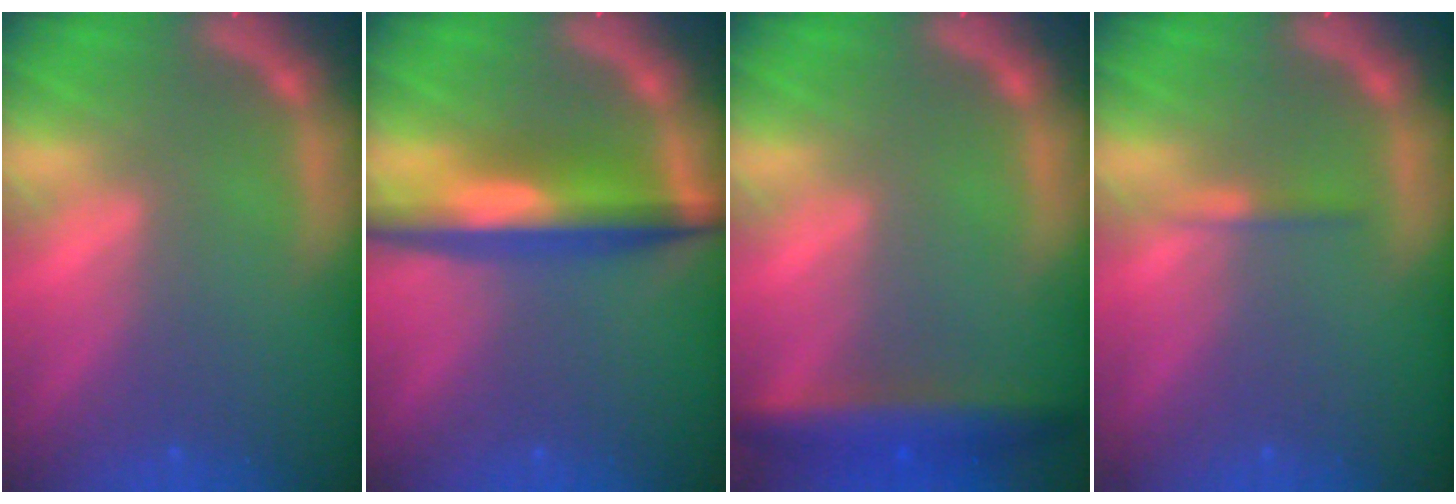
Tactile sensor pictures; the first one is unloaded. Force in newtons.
{"total": 6.5}
{"total": 5.0}
{"total": 0.9}